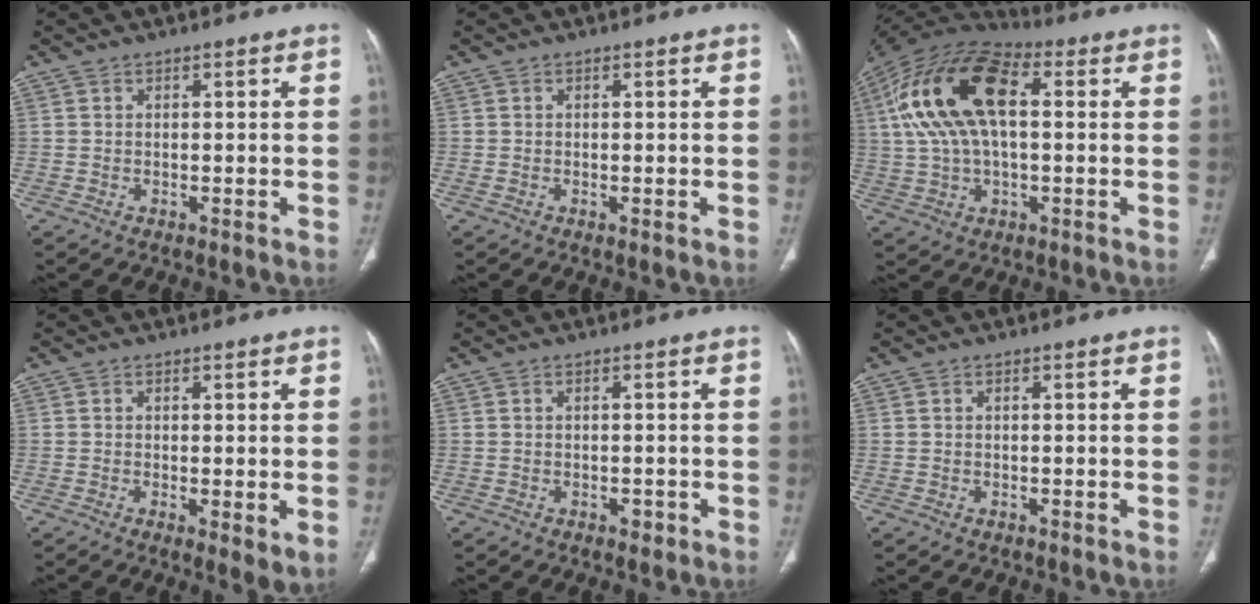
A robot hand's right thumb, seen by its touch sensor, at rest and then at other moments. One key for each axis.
{"total": 0.6, "fx": -0.1, "fy": 0.2, "fz": 0.6, "tx": -0.014, "ty": -0.003, "tz": -0.001}
{"total": 20.0, "fx": 3.8, "fy": 10.4, "fz": 16.7, "tx": -0.321, "ty": 0.031, "tz": 0.059}
{"total": 4.1, "fx": -0.5, "fy": 1.1, "fz": 3.9, "tx": -0.067, "ty": -0.016, "tz": -0.010}
{"total": 1.5, "fx": -0.6, "fy": 0.9, "fz": 0.9, "tx": -0.008, "ty": 0.001, "tz": -0.007}
{"total": 0.0}